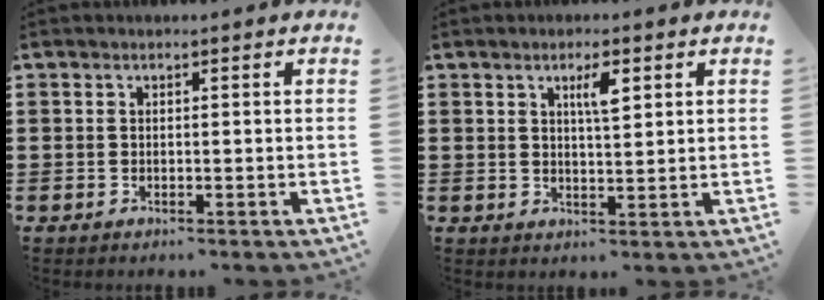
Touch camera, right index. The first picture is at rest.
{"total": 3.4, "force": [1.6, 0.8, 2.9], "torque": [-0.044, -0.001, 0.021]}